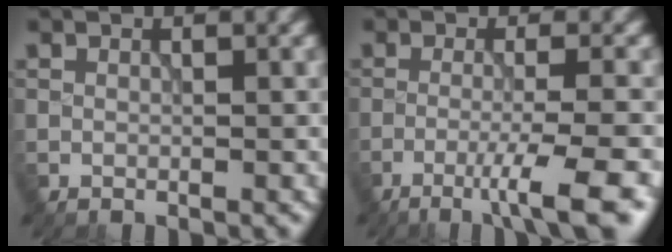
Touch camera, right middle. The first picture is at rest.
{"total": 5.7, "force": [-3.0, 0.7, 4.8], "torque": [-0.072, 0.004, -0.056]}